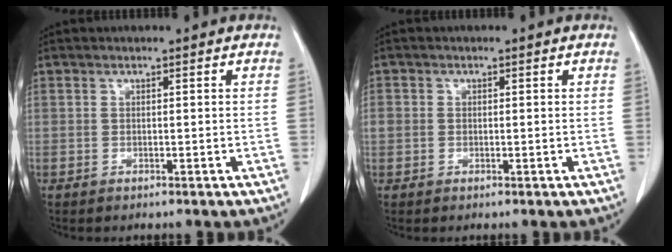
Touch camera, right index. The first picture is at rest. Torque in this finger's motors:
{"motor_torque": [0.19, -0.09, 0.08, 0.02]}